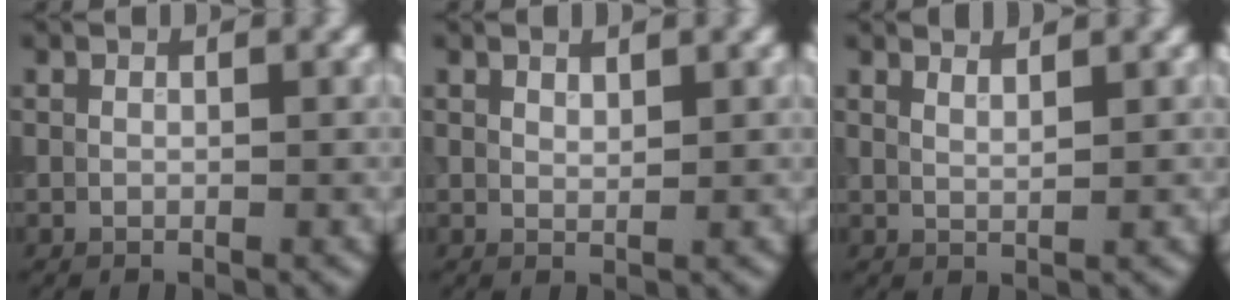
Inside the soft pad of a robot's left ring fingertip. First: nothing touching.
{"total": 0.9, "force": [0.8, 0.2, 0.4], "torque": [-0.007, 0.000, 0.015]}
{"total": 2.0, "force": [1.6, 0.6, 1.0], "torque": [-0.001, 0.009, 0.009]}